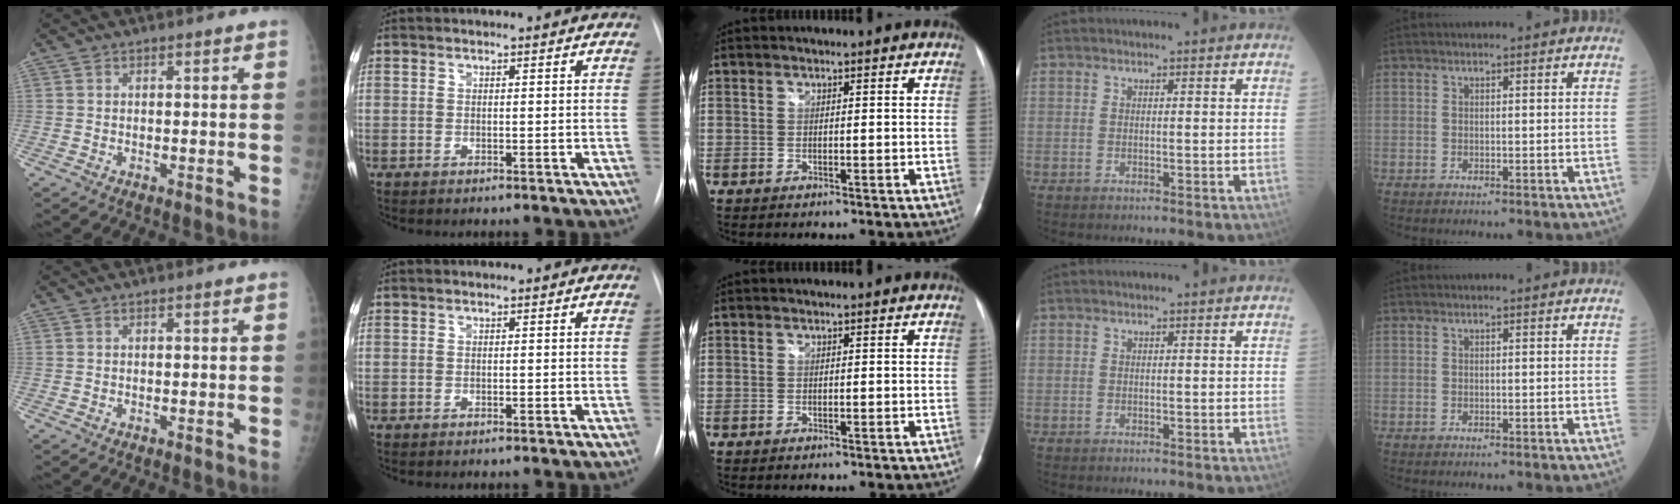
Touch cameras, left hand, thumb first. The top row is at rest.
{}